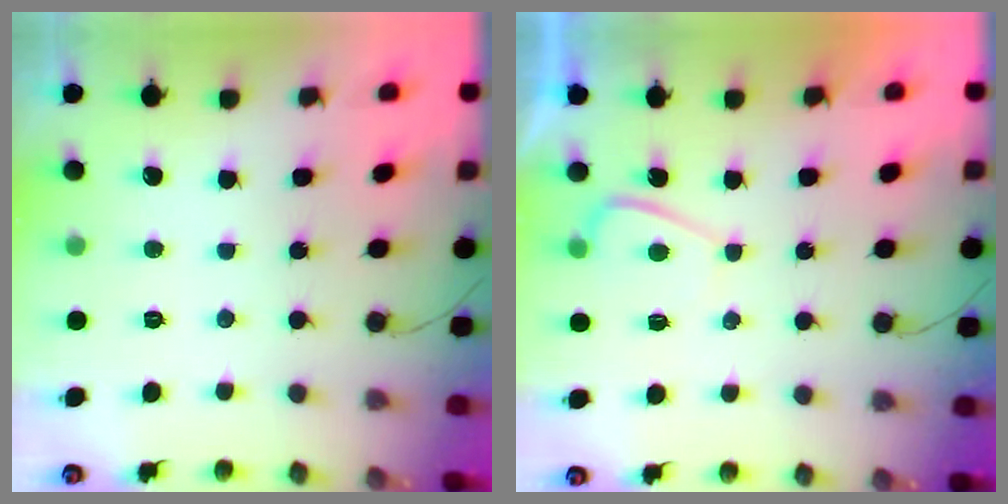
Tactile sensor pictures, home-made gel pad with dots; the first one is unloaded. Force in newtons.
{"total": 1.9, "press": 1.8, "slide": 0.7}